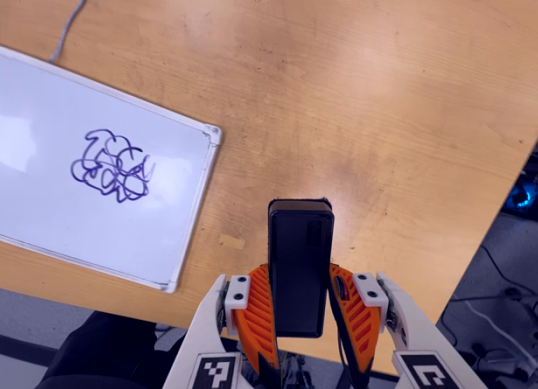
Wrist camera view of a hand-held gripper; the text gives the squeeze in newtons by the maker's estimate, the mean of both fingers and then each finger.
{"total": 4.2, "left": 2.8, "right": 5.6}